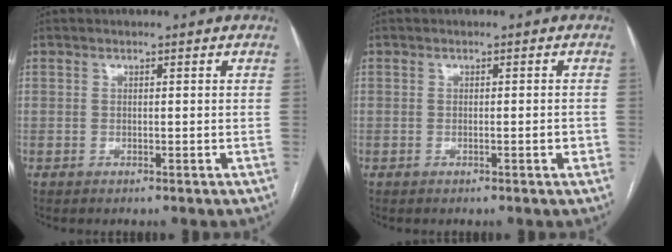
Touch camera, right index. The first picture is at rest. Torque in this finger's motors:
{"motor_torque": [0.87, 0.22, 0.19, 0.03]}